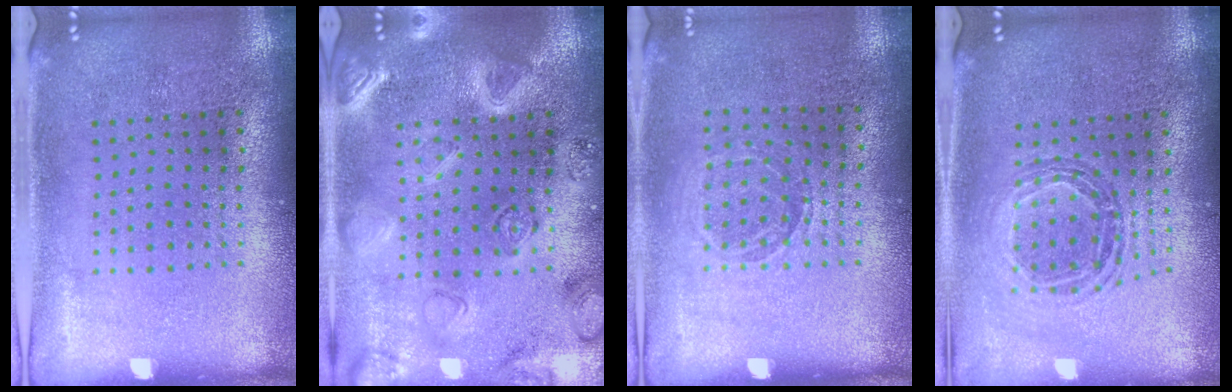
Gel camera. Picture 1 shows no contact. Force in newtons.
{"total": 3.0, "press": 2.8, "slide": 0.8}
{"total": 0.9, "press": 0.9, "slide": 0.1}
{"total": 0.9, "press": 0.9, "slide": 0.0}